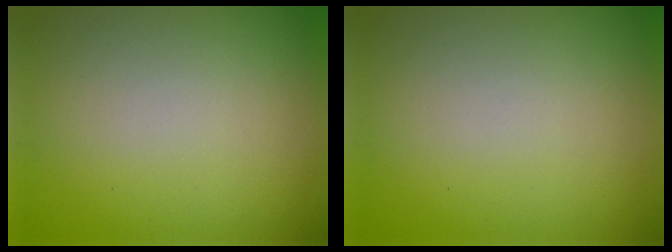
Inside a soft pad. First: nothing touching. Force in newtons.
{"total": 0.0}